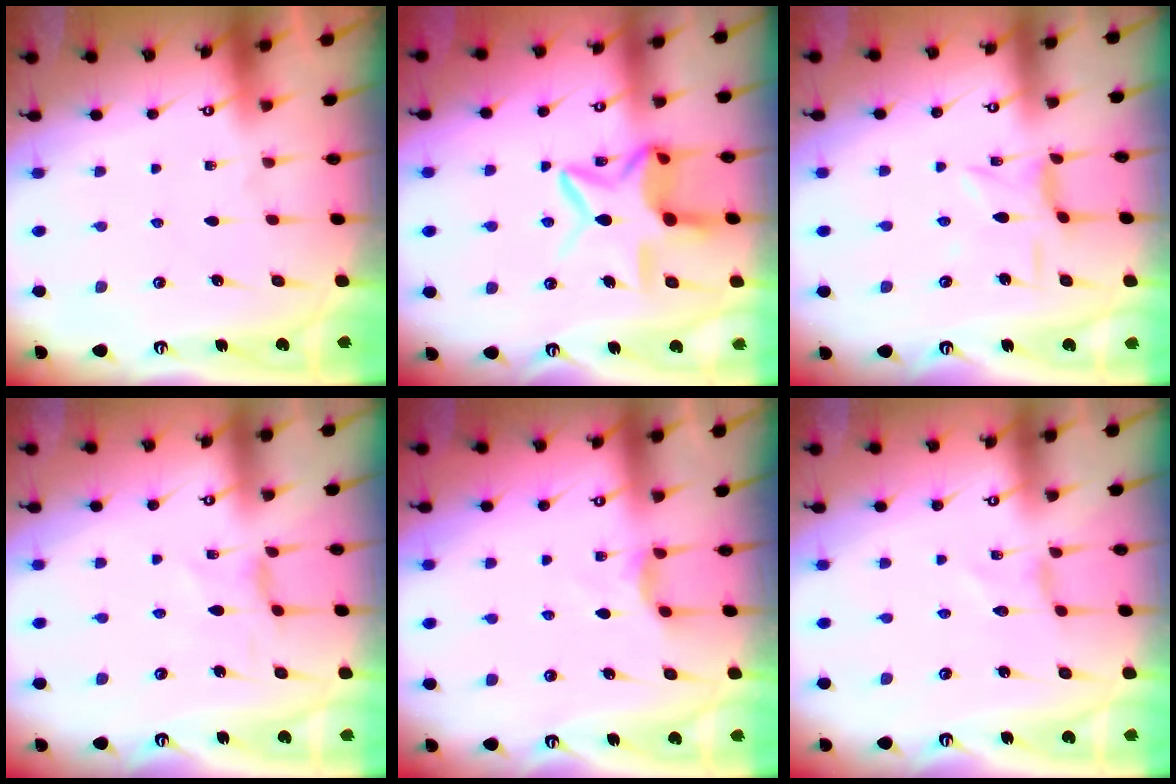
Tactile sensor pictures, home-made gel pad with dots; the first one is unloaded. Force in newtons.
{"total": 11.5, "press": 11.5, "slide": 1.0}
{"total": 1.6, "press": 1.6, "slide": 0.5}
{"total": 2.3, "press": 2.3, "slide": 0.4}
{"total": 2.5, "press": 2.5, "slide": 0.4}
{"total": 0.0}